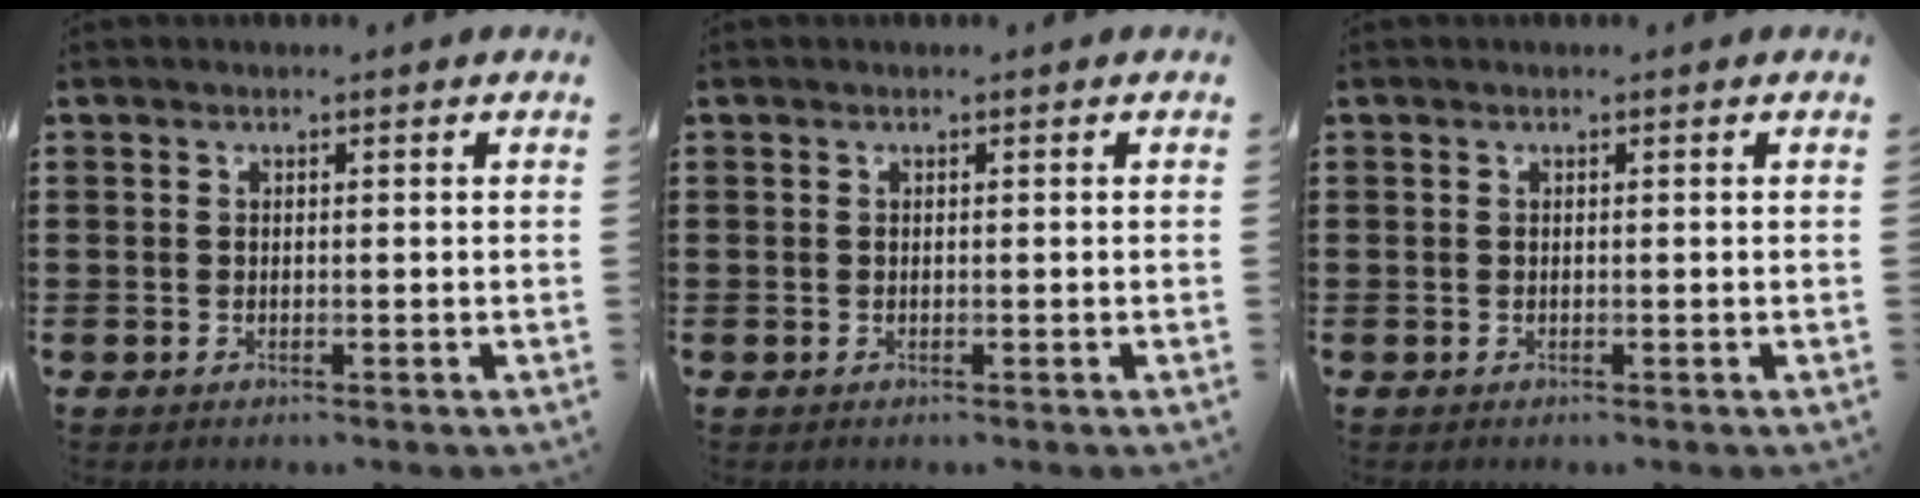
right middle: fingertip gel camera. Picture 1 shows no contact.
{"total": 0.0}
{"total": 0.0}